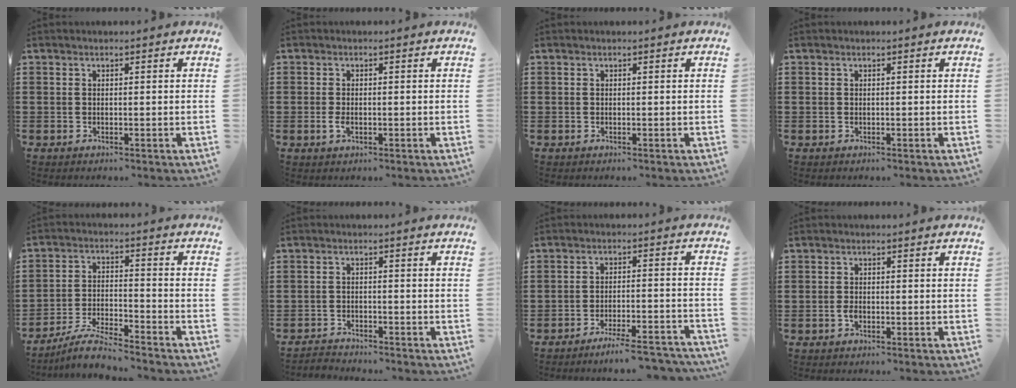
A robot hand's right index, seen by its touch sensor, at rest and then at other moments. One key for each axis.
{"total": 1.8, "fx": -0.4, "fy": 0.8, "fz": 1.5, "tx": -0.038, "ty": -0.005, "tz": -0.010}
{"total": 0.0}
{"total": 0.0}
{"total": 5.0, "fx": -4.7, "fy": 0.1, "fz": 1.7, "tx": -0.041, "ty": -0.002, "tz": -0.094}
{"total": 2.1, "fx": -2.1, "fy": 0.1, "fz": -0.3, "tx": -0.001, "ty": 0.001, "tz": -0.047}
{"total": 5.2, "fx": -4.7, "fy": -0.3, "fz": 2.2, "tx": -0.033, "ty": -0.010, "tz": -0.087}
{"total": 1.4, "fx": -0.6, "fy": 0.6, "fz": 1.1, "tx": -0.030, "ty": -0.007, "tz": -0.012}